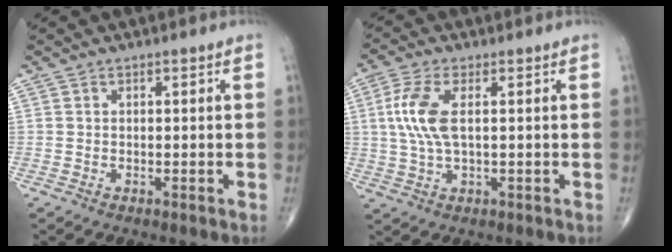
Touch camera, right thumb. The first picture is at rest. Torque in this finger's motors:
{"motor_torque": [0.51, 0.63, 1.03, -0.65, 0.36]}